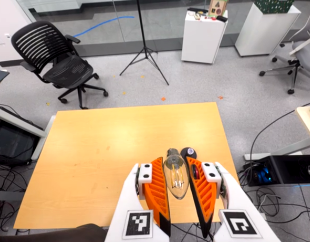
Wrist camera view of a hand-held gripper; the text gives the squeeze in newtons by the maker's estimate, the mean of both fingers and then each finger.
{"total": 12.2, "left": 13.1, "right": 11.2}